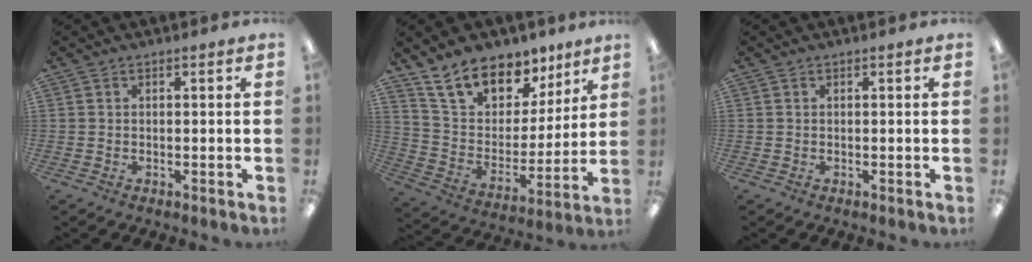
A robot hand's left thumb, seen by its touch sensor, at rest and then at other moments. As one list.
[{"total": 15.9, "force": [12.1, 8.4, 5.9], "torque": [-0.120, -0.075, 0.227]}, {"total": 0.0}]